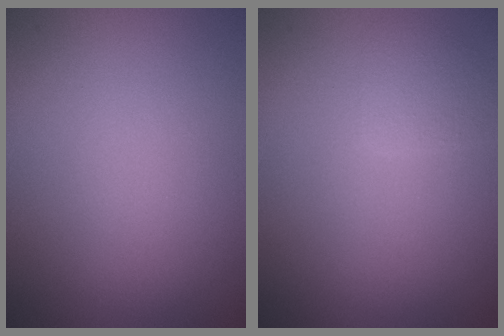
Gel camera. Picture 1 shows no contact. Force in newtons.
{"total": 1.6, "press": 1.6, "slide": 0.1}